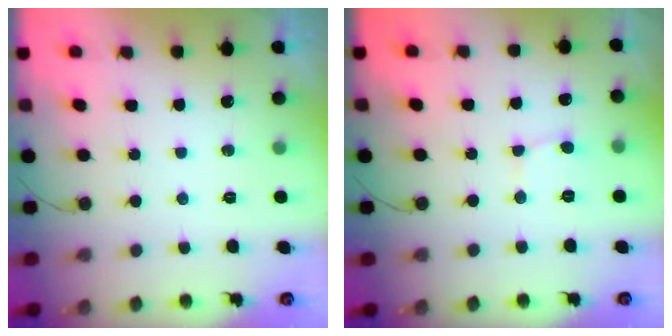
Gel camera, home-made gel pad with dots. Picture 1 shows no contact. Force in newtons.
{"total": 3.1, "press": 3.1, "slide": 0.3}